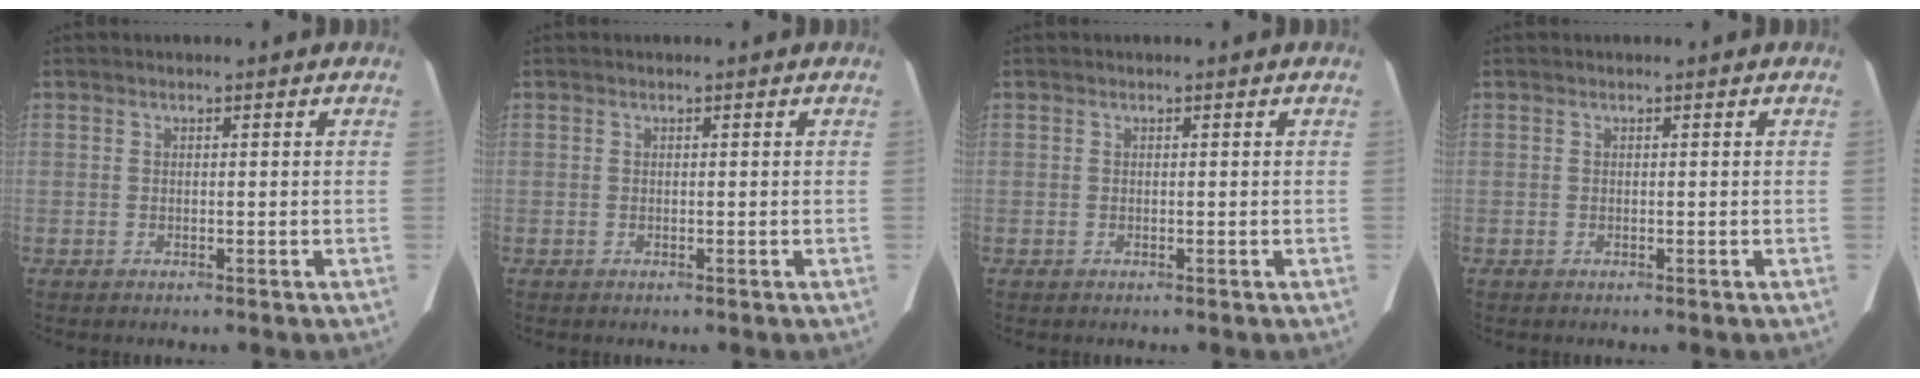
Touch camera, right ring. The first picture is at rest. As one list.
[{"total": 0.0}, {"total": 0.0}, {"total": 0.0}]